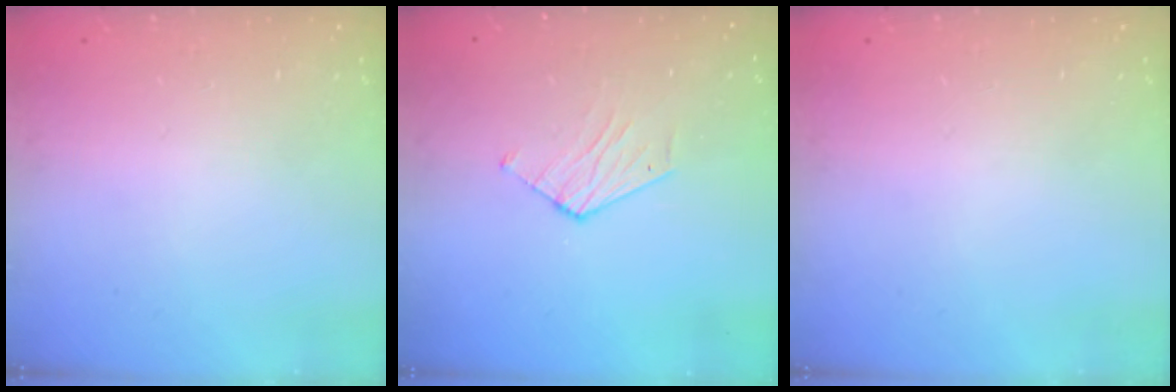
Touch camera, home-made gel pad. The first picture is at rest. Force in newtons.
{"total": 3.5, "press": 3.4, "slide": 0.3}
{"total": 0.0}